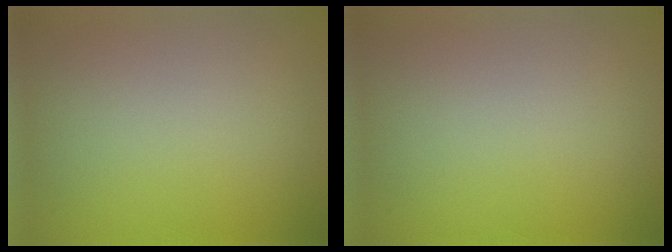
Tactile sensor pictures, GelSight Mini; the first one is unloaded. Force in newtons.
{"total": 0.0}